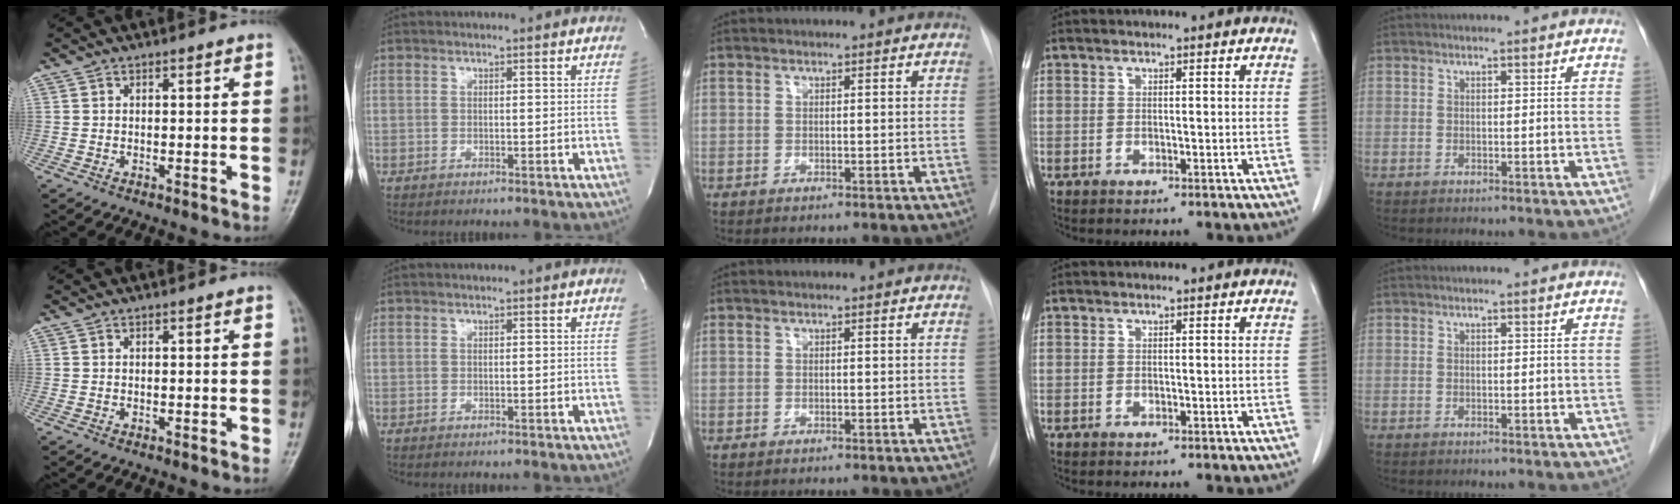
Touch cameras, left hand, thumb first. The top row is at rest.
{}